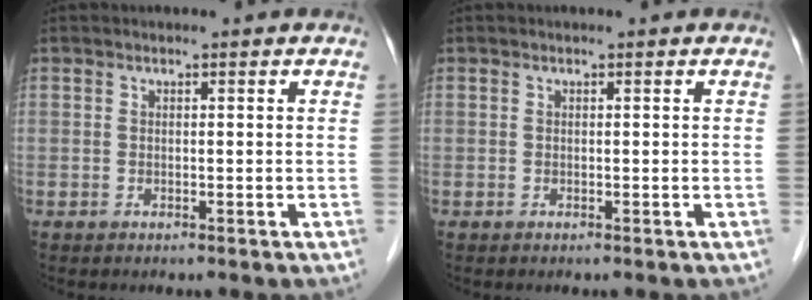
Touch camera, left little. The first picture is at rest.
{"total": 0.0}